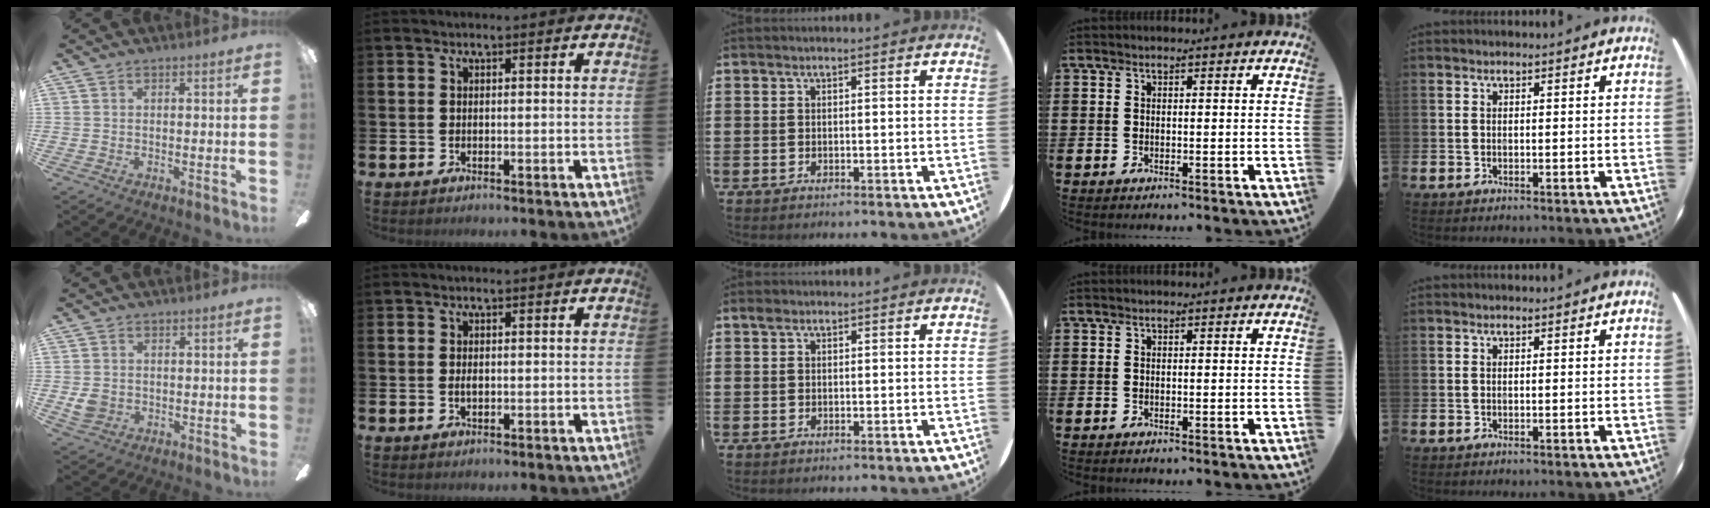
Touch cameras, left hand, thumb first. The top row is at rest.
{"thumb": {"total": 3.7, "force": [0.2, 3.3, 1.7], "torque": [-0.015, 0.003, 0.002]}, "index": {"total": 1.0, "force": [0.0, 0.5, 0.8], "torque": [-0.012, 0.001, -0.003]}, "middle": {"total": 0.7, "force": [0.5, 0.5, 0.1], "torque": [0.005, 0.001, 0.007]}}